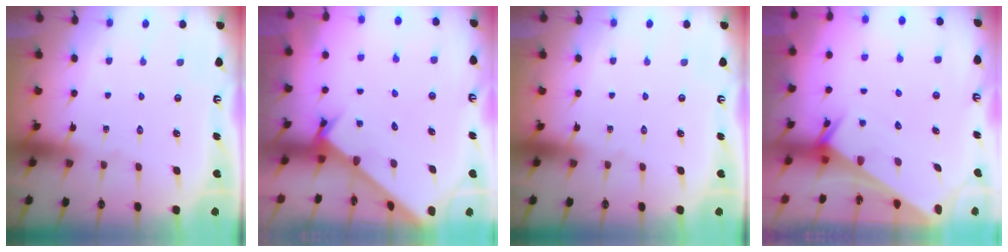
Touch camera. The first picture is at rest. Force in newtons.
{"total": 2.7, "press": 2.6, "slide": 0.2}
{"total": 0.0}
{"total": 2.5, "press": 2.5, "slide": 0.1}